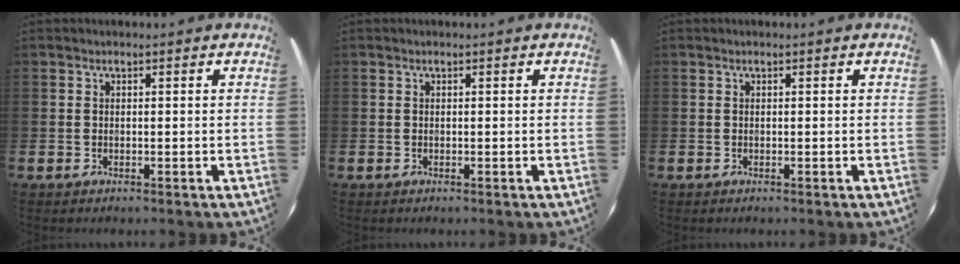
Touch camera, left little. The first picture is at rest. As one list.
[{"total": 0.0}, {"total": 0.0}]